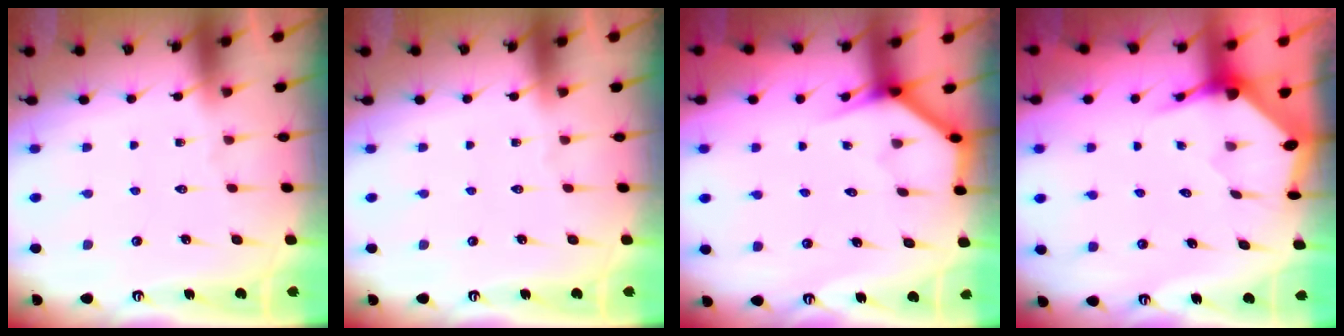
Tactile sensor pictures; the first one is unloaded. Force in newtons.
{"total": 0.0}
{"total": 3.8, "press": 3.8, "slide": 0.3}
{"total": 3.6, "press": 3.6, "slide": 0.5}